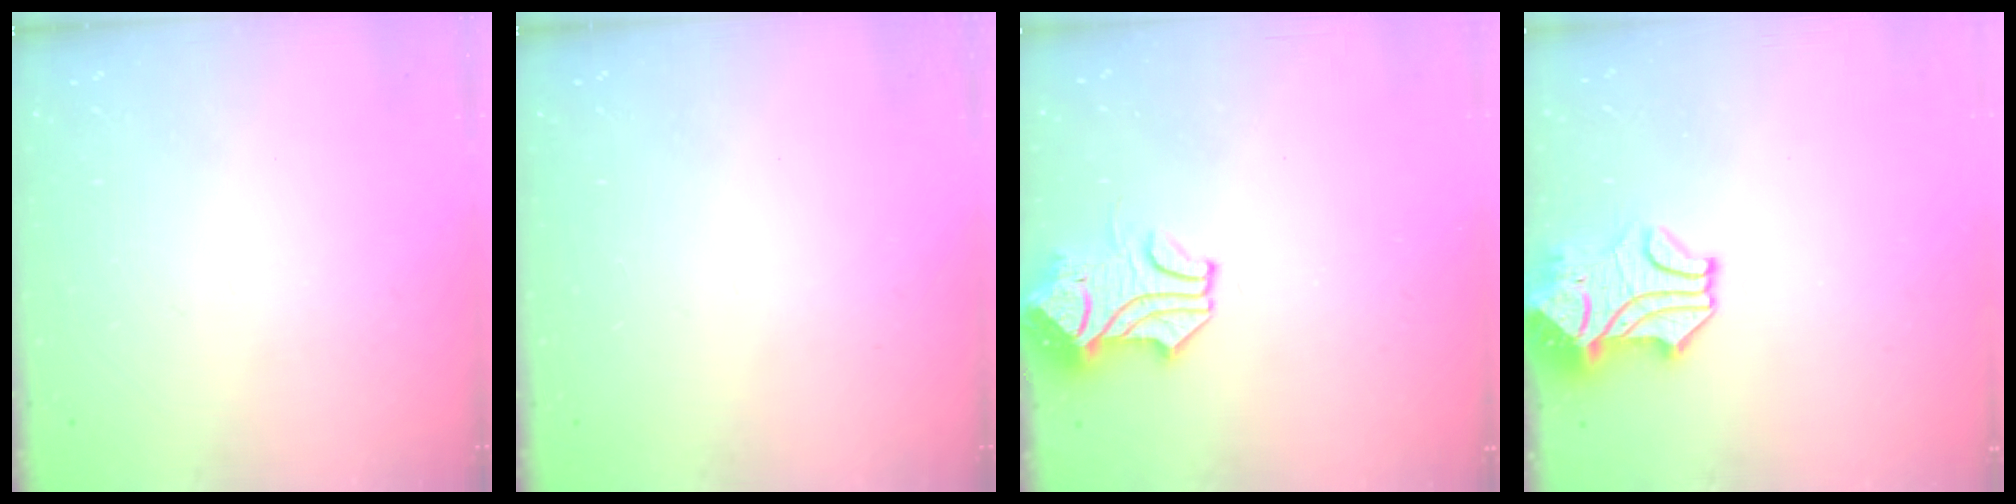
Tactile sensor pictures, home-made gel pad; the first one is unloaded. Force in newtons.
{"total": 0.0}
{"total": 1.5, "press": 1.4, "slide": 0.5}
{"total": 2.7, "press": 2.5, "slide": 0.9}